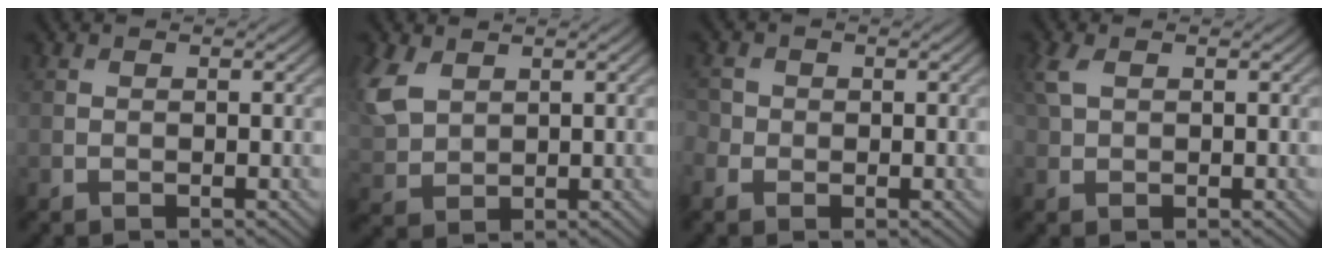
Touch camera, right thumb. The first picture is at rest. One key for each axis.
{"total": 7.0, "fx": 3.0, "fy": 4.5, "fz": 4.5, "tx": -0.151, "ty": 0.013, "tz": 0.068}
{"total": 1.8, "fx": -0.4, "fy": 1.7, "fz": 0.5, "tx": -0.013, "ty": -0.002, "tz": -0.012}
{"total": 3.1, "fx": 1.1, "fy": 2.0, "fz": 2.1, "tx": -0.062, "ty": 0.008, "tz": 0.023}